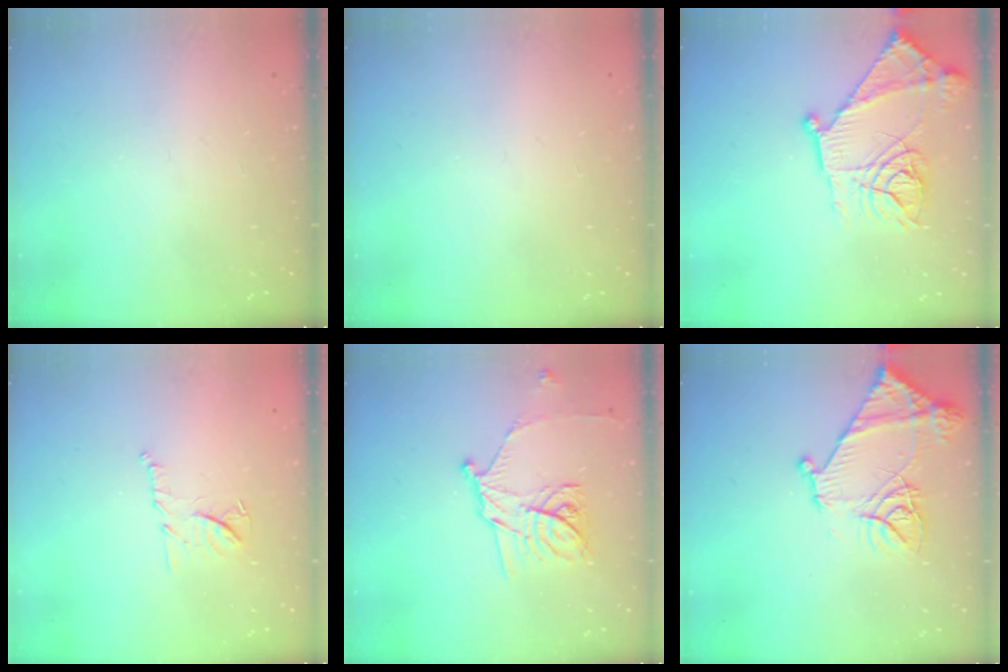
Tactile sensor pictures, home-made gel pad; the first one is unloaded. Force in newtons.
{"total": 0.0}
{"total": 16.5, "press": 16.5, "slide": 1.3}
{"total": 9.1, "press": 9.1, "slide": 0.2}
{"total": 13.5, "press": 13.5, "slide": 0.1}
{"total": 14.8, "press": 14.7, "slide": 1.6}